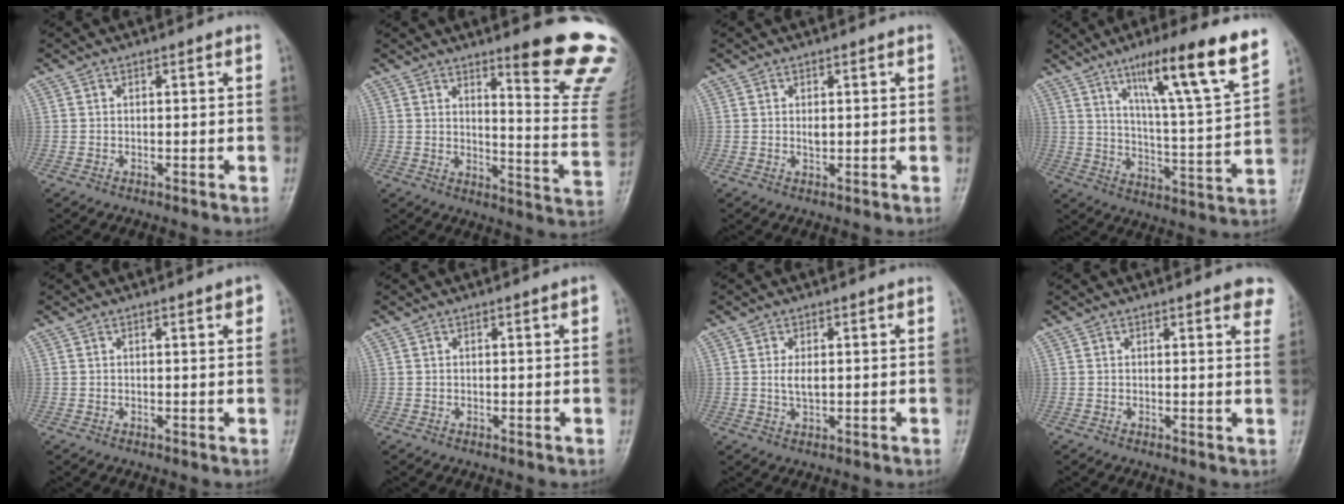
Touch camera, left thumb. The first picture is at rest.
{"total": 16.8, "force": [11.7, 2.2, 11.8], "torque": [-0.112, -0.097, 0.148]}
{"total": 1.2, "force": [0.3, 0.7, 1.0], "torque": [-0.013, -0.003, 0.007]}
{"total": 18.2, "force": [11.0, 1.3, 14.5], "torque": [-0.209, -0.051, 0.173]}
{"total": 1.5, "force": [0.9, 0.4, 1.1], "torque": [-0.013, -0.002, 0.010]}
{"total": 0.9, "force": [0.5, 0.2, 0.7], "torque": [-0.012, 0.000, 0.006]}
{"total": 2.5, "force": [0.4, 1.2, 2.1], "torque": [-0.039, -0.004, 0.010]}
{"total": 5.5, "force": [4.0, 1.5, 3.5], "torque": [-0.019, -0.010, 0.034]}